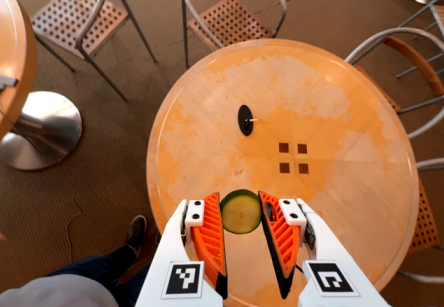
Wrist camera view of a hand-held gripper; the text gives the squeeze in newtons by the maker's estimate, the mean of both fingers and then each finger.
{"total": 8.2, "left": 8.4, "right": 7.9}